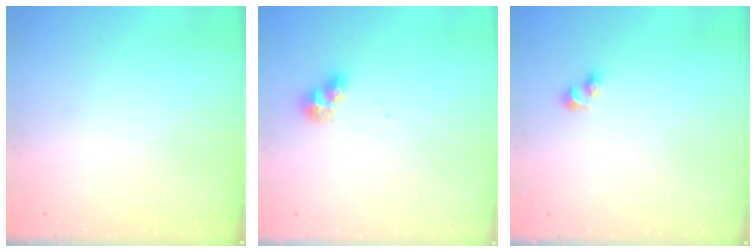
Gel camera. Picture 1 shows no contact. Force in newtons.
{"total": 7.4, "press": 7.4, "slide": 0.5}
{"total": 3.5, "press": 3.1, "slide": 1.6}